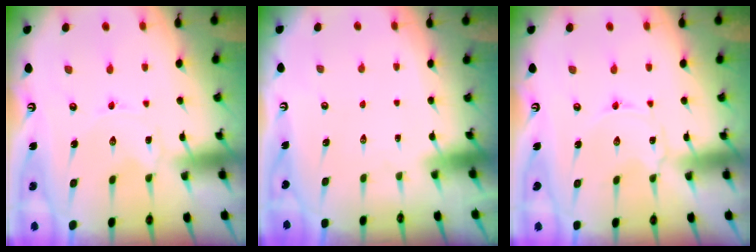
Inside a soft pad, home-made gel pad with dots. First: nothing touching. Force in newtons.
{"total": 1.6, "press": 1.6, "slide": 0.1}
{"total": 1.0, "press": 1.0, "slide": 0.2}